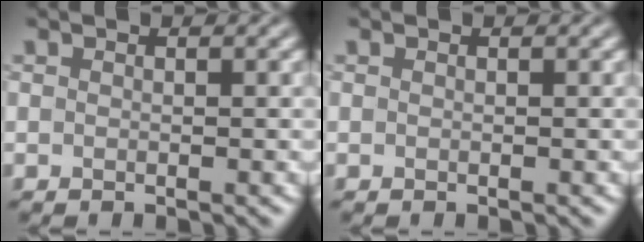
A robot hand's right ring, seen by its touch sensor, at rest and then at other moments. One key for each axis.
{"total": 0.0}